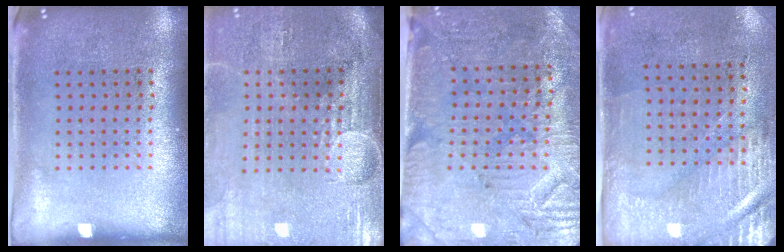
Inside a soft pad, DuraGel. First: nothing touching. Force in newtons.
{"total": 4.5, "press": 3.8, "slide": 2.4}
{"total": 3.2, "press": 2.9, "slide": 1.4}
{"total": 3.0, "press": 2.5, "slide": 1.6}